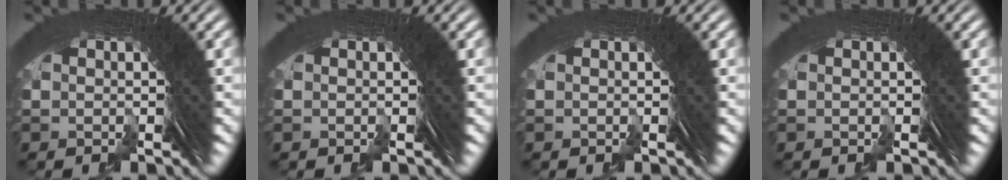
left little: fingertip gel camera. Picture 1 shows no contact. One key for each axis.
{"total": 0.0}
{"total": 0.0}
{"total": 0.0}